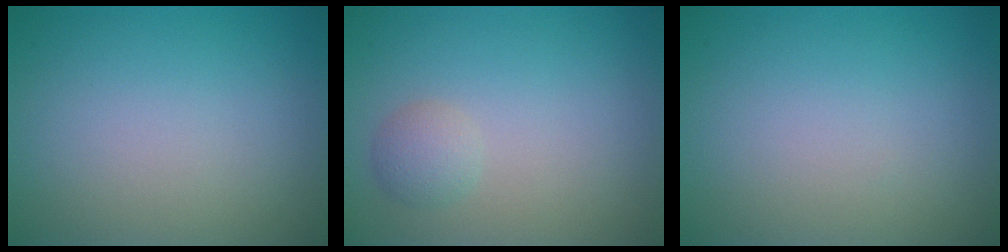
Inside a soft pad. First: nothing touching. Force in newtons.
{"total": 1.5, "press": 1.5, "slide": 0.0}
{"total": 0.0}